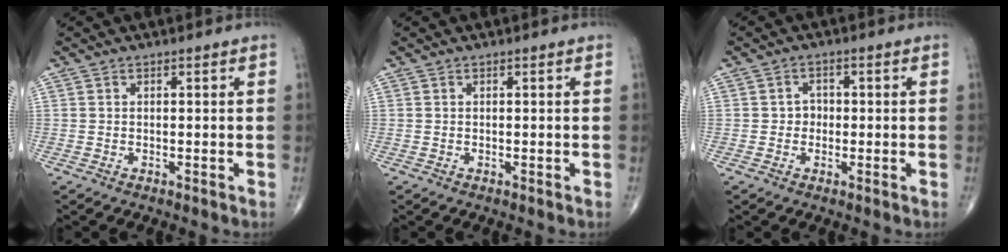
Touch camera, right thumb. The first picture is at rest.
{"total": 0.0}
{"total": 2.4, "force": [-0.2, 2.1, 1.1], "torque": [-0.001, 0.007, -0.010]}